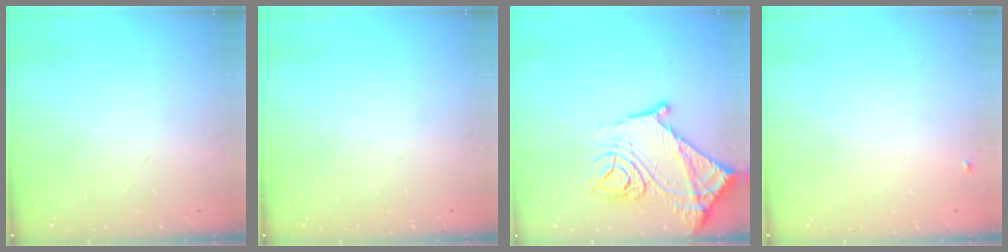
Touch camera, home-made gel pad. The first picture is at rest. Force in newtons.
{"total": 0.0}
{"total": 18.7, "press": 18.6, "slide": 1.7}
{"total": 3.9, "press": 3.8, "slide": 0.6}